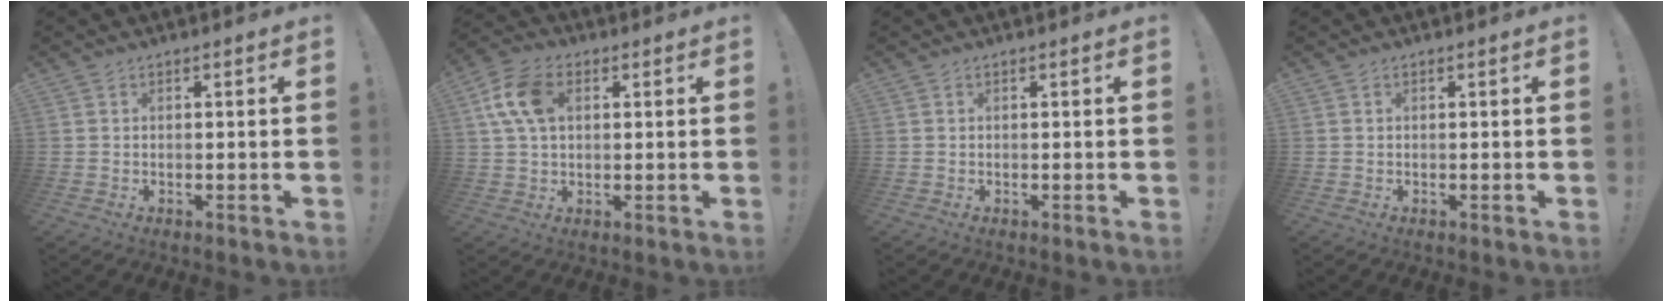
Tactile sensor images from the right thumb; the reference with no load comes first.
{"total": 11.4, "force": [2.9, 7.3, 8.2], "torque": [-0.162, 0.010, 0.056]}
{"total": 0.0}
{"total": 0.0}